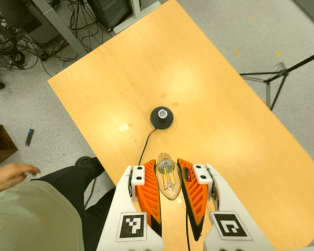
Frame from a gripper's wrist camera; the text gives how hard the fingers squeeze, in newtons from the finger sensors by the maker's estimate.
{"total": 22.7, "left": 25.5, "right": 19.8}